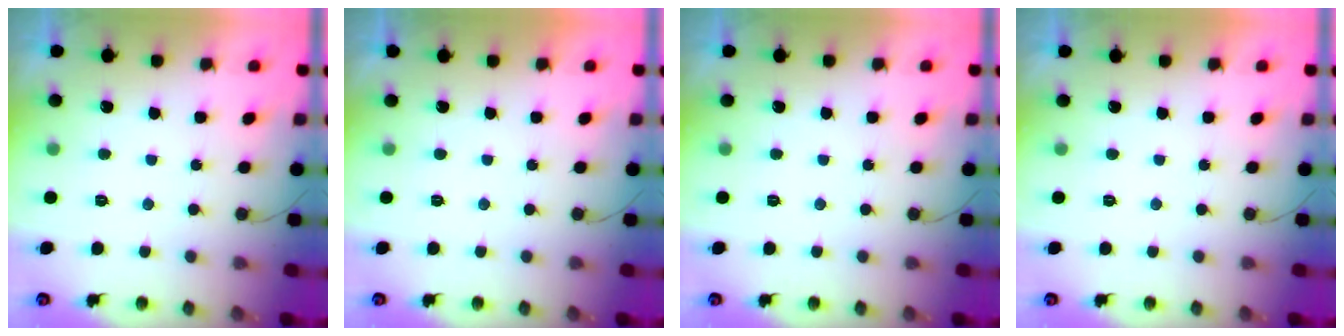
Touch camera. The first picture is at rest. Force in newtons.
{"total": 1.8, "press": 1.8, "slide": 0.0}
{"total": 0.0}
{"total": 1.9, "press": 1.9, "slide": 0.0}